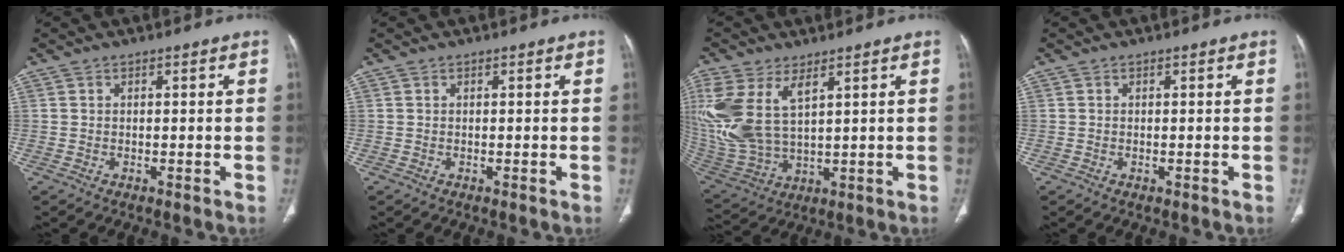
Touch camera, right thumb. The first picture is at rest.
{"total": 0.0}
{"total": 16.7, "force": [6.1, 8.8, 12.8], "torque": [-0.305, -0.017, 0.134]}
{"total": 0.0}